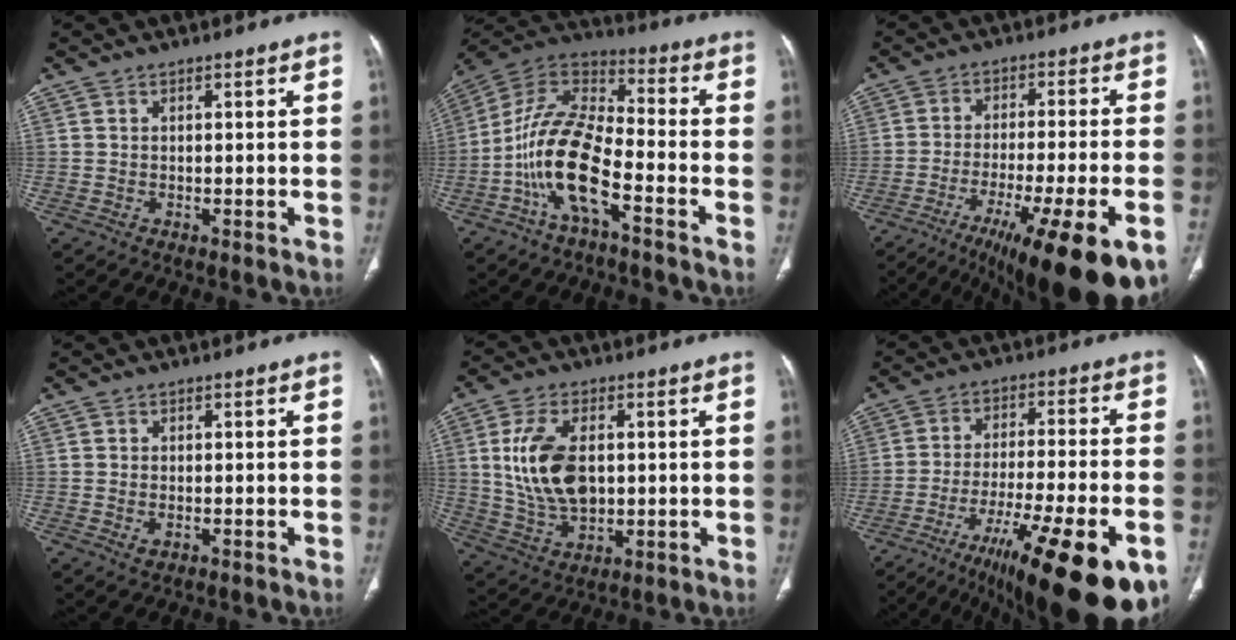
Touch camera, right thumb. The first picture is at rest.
{"total": 15.6, "force": [-6.3, 6.4, 12.8], "torque": [-0.247, 0.057, -0.125]}
{"total": 20.4, "force": [-11.7, 3.3, 16.4], "torque": [-0.218, 0.020, -0.180]}
{"total": 1.6, "force": [-0.5, 1.0, 1.2], "torque": [-0.025, 0.000, -0.005]}
{"total": 13.3, "force": [1.7, 7.9, 10.6], "torque": [-0.196, -0.007, 0.041]}
{"total": 24.2, "force": [-12.9, 5.7, 19.7], "torque": [-0.265, 0.031, -0.193]}